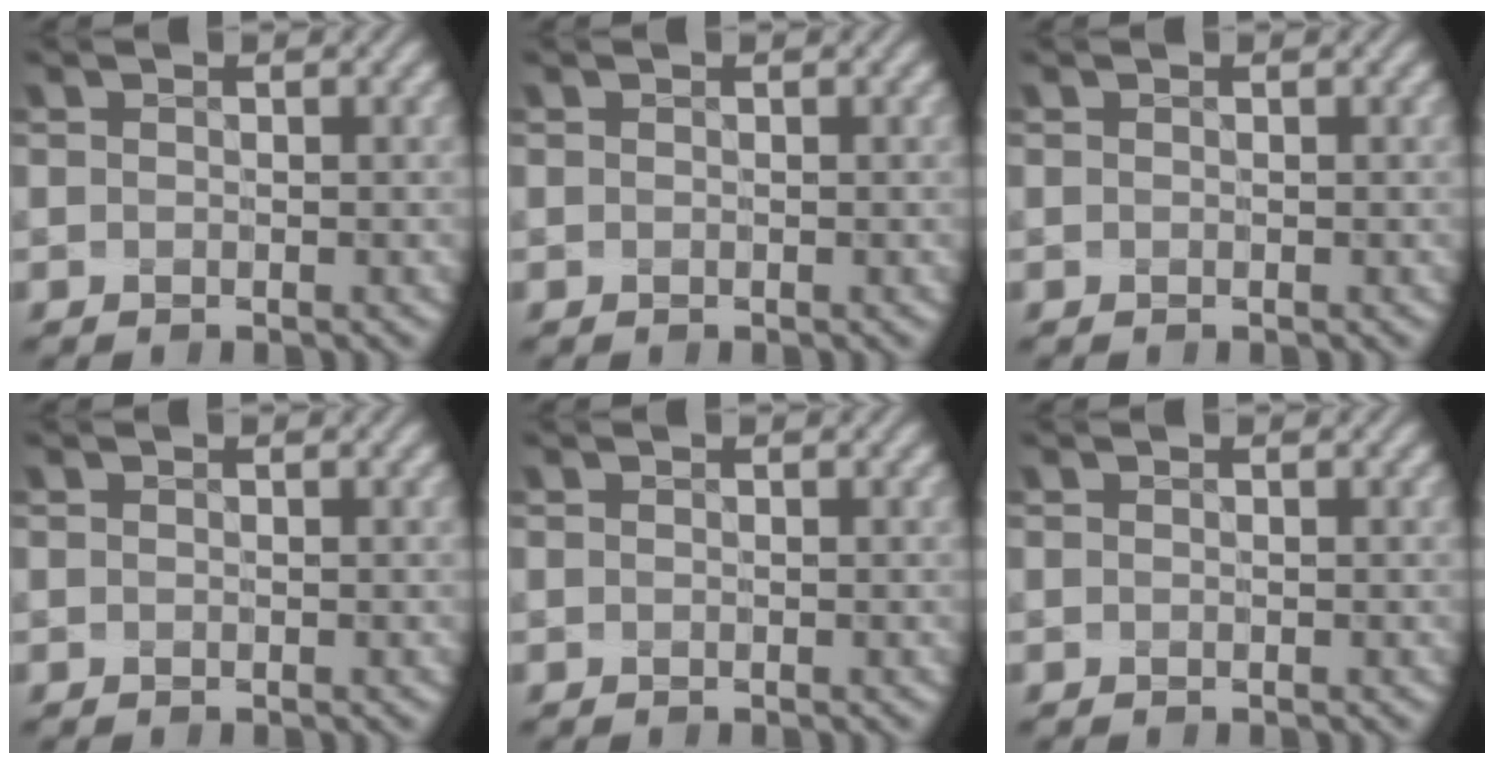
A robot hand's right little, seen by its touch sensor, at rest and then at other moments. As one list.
[{"total": 0.0}, {"total": 0.0}, {"total": 0.0}, {"total": 0.0}, {"total": 0.0}]